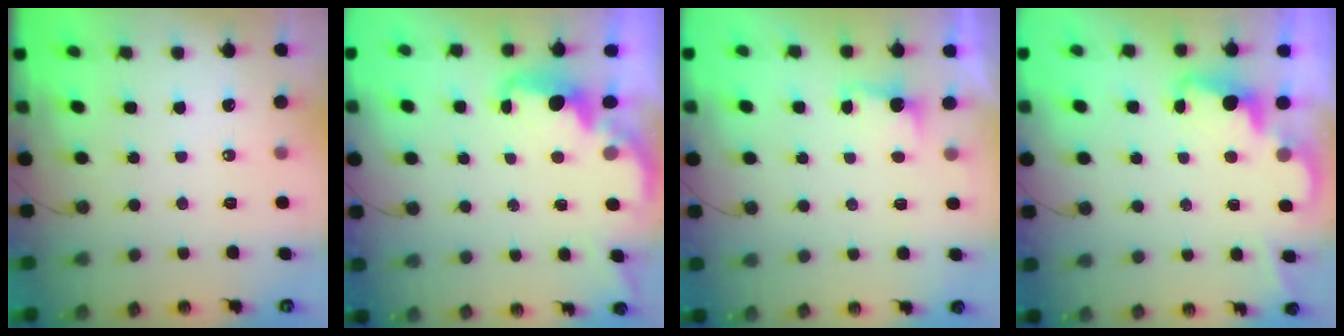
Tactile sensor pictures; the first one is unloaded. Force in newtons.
{"total": 2.1, "press": 2.0, "slide": 0.7}
{"total": 2.3, "press": 2.1, "slide": 0.9}
{"total": 2.4, "press": 2.3, "slide": 0.5}